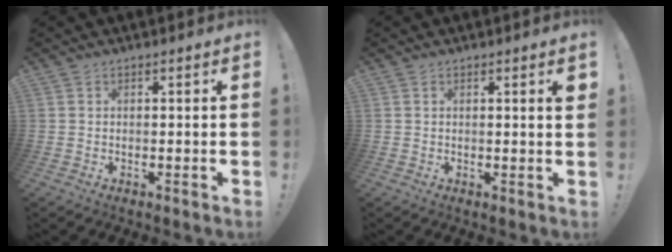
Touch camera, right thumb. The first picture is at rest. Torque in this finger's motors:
{"motor_torque": [-0.11, 0.15, 0.46, 0.07, 0.00]}